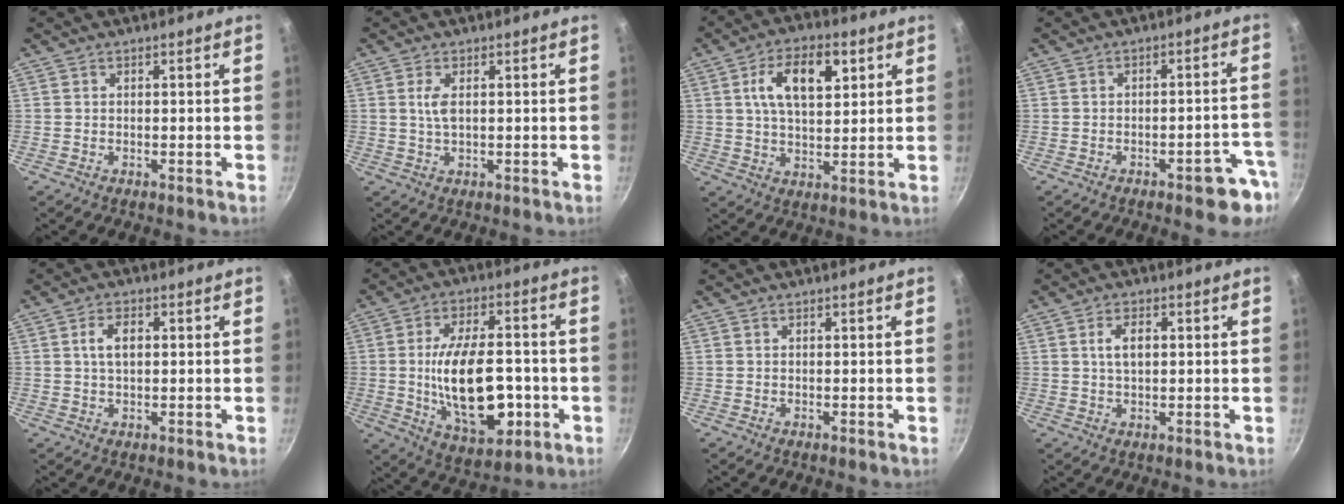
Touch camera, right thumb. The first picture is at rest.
{"total": 2.8, "force": [0.5, 1.1, 2.5], "torque": [-0.061, 0.000, 0.015]}
{"total": 11.8, "force": [4.0, 6.0, 9.3], "torque": [-0.143, -0.004, 0.068]}
{"total": 8.0, "force": [-4.4, 2.7, 6.2], "torque": [-0.060, 0.037, -0.048]}
{"total": 4.1, "force": [0.8, 2.3, 3.4], "torque": [-0.062, 0.006, 0.014]}
{"total": 18.5, "force": [-2.7, 9.4, 15.7], "torque": [-0.242, 0.012, -0.031]}
{"total": 0.0}
{"total": 4.0, "force": [0.8, 2.1, 3.3], "torque": [-0.058, 0.003, 0.016]}